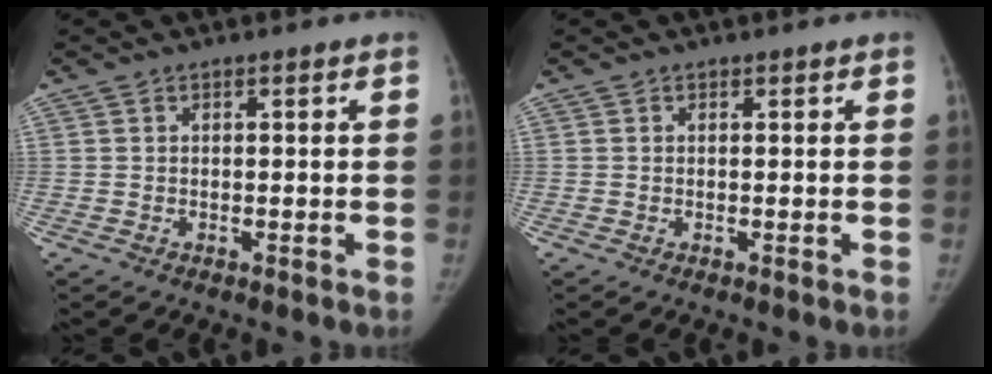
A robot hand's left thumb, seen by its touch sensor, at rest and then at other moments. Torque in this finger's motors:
{"motor_torque": [0.08, 0.00, 0.04, -0.05, 0.02]}